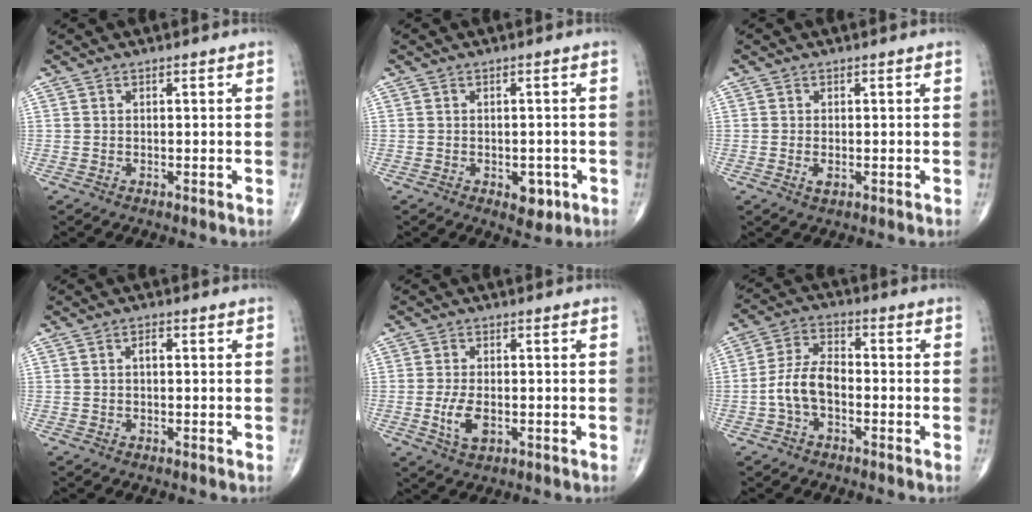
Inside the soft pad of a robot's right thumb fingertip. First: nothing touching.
{"total": 3.8, "force": [-1.5, 2.3, 2.6], "torque": [-0.015, 0.002, -0.014]}
{"total": 1.4, "force": [-0.3, 0.7, 1.2], "torque": [-0.022, -0.004, -0.006]}
{"total": 1.3, "force": [0.0, 0.7, 1.1], "torque": [-0.015, 0.003, -0.003]}
{"total": 5.0, "force": [-1.2, 2.6, 4.1], "torque": [-0.082, -0.005, -0.018]}
{"total": 7.6, "force": [-2.2, 4.2, 5.9], "torque": [-0.116, 0.030, -0.050]}